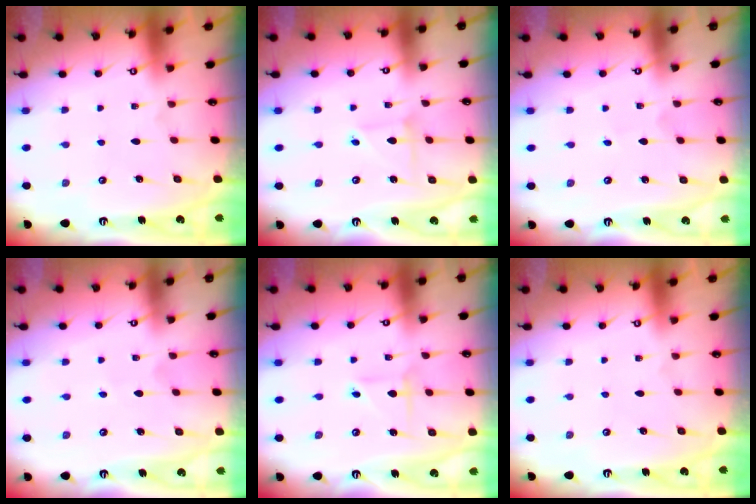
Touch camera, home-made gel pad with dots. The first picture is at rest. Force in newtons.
{"total": 2.9, "press": 2.9, "slide": 0.3}
{"total": 0.0}
{"total": 2.7, "press": 2.7, "slide": 0.3}
{"total": 2.8, "press": 2.8, "slide": 0.3}
{"total": 0.0}